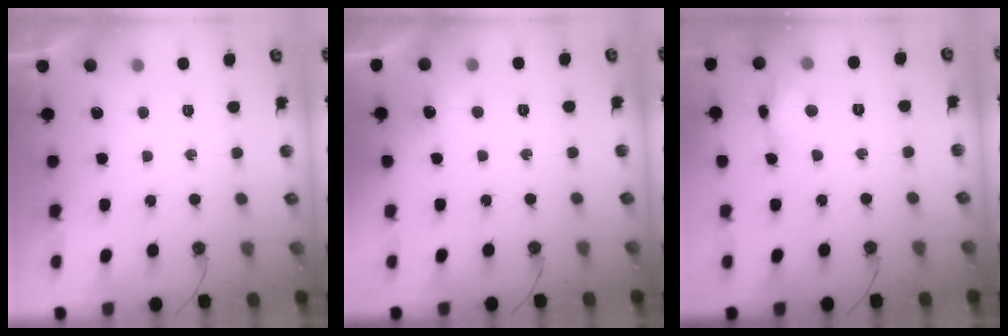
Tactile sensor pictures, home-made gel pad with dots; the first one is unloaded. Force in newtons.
{"total": 3.0, "press": 2.8, "slide": 1.0}
{"total": 9.1, "press": 9.1, "slide": 0.6}